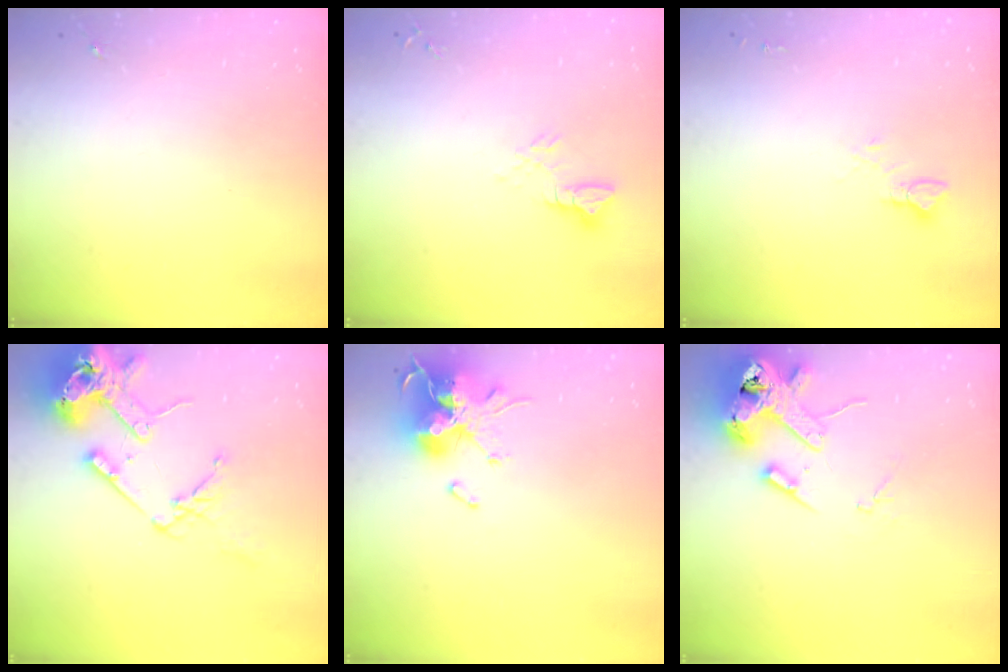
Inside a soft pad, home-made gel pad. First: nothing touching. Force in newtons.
{"total": 3.9, "press": 3.9, "slide": 0.3}
{"total": 6.0, "press": 6.0, "slide": 0.4}
{"total": 17.6, "press": 17.4, "slide": 2.3}
{"total": 15.3, "press": 15.1, "slide": 2.4}
{"total": 15.6, "press": 15.4, "slide": 2.3}